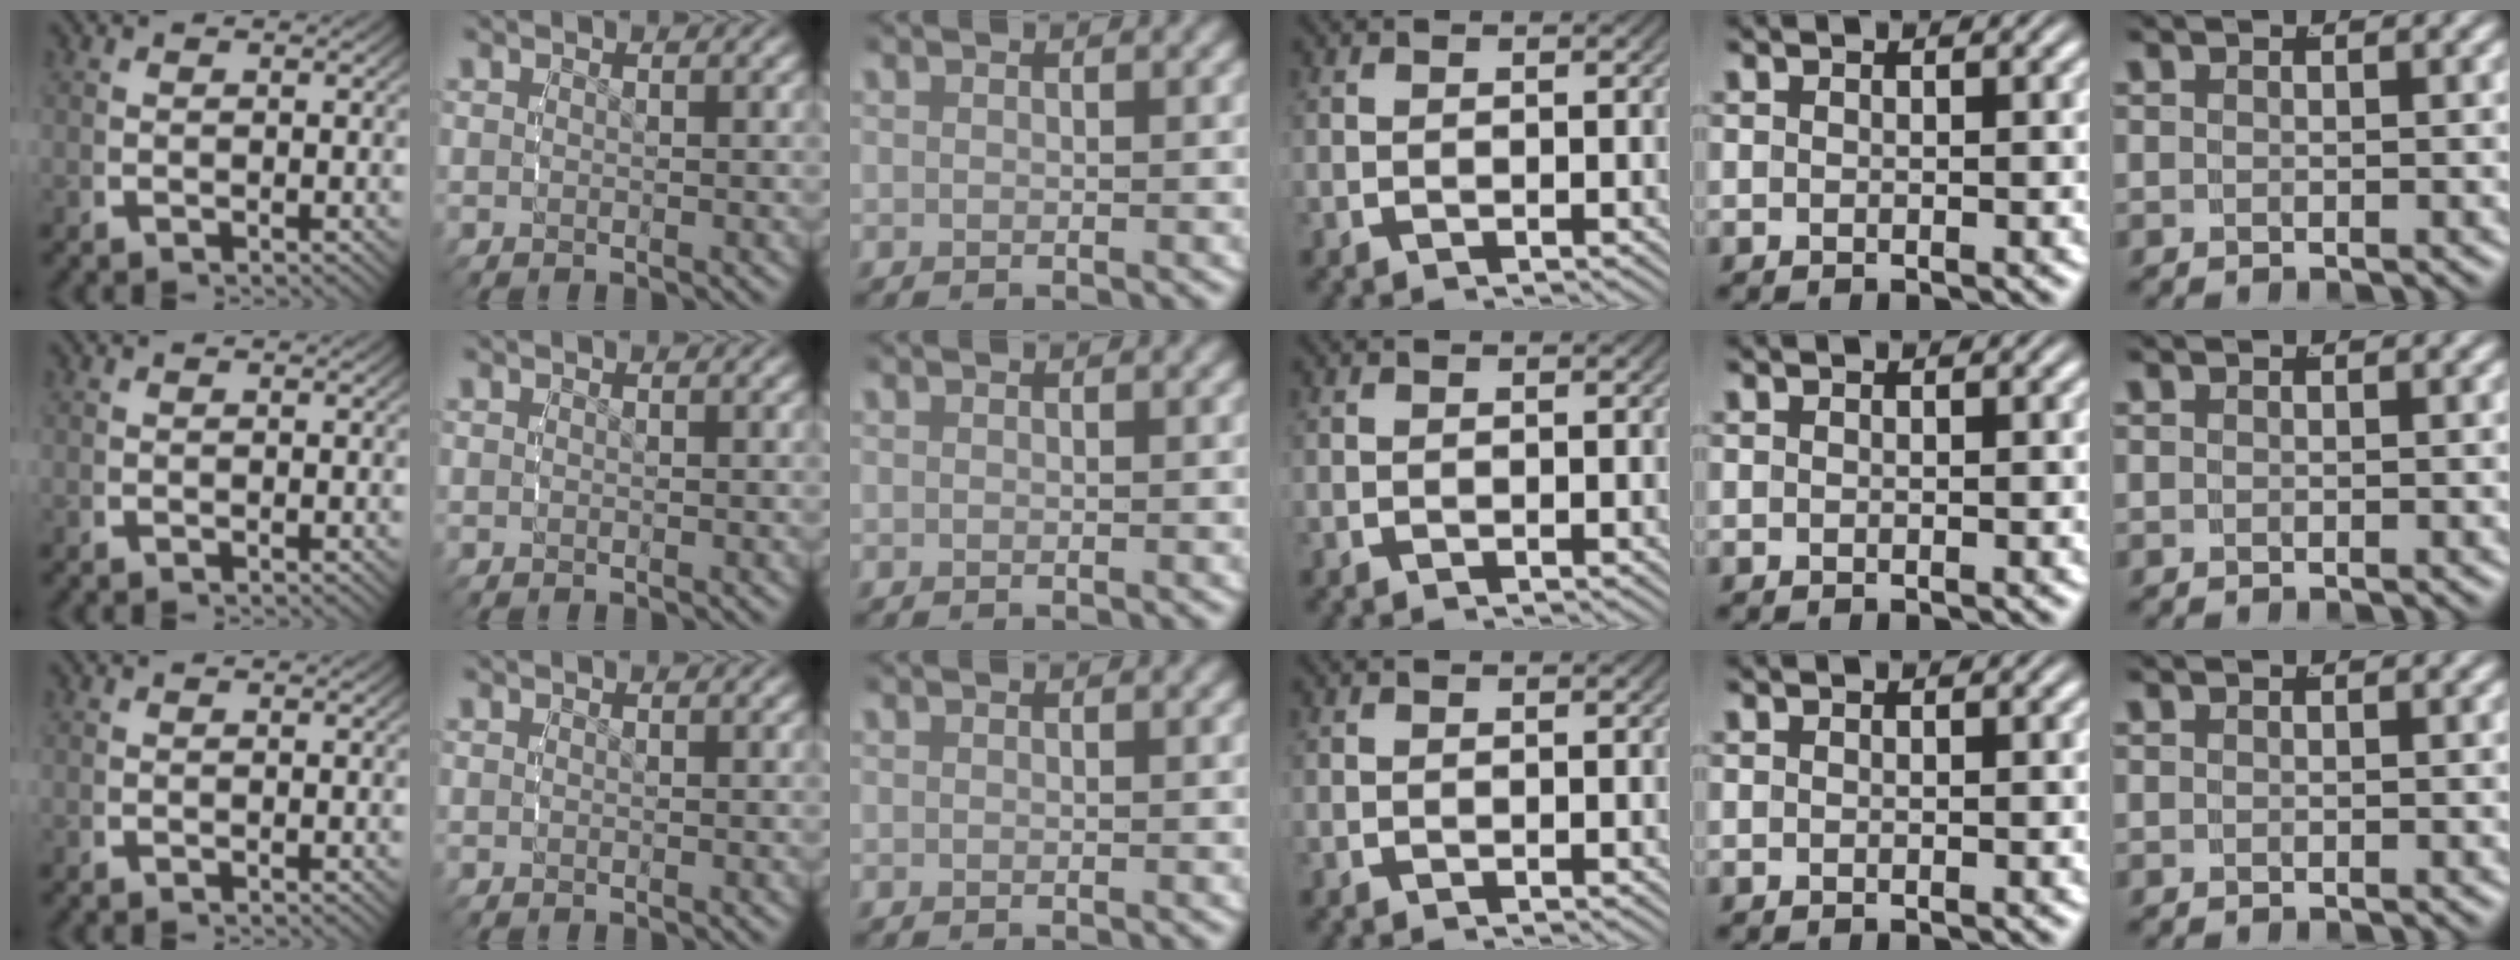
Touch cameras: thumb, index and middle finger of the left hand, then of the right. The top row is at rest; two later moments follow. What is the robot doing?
{"motion": "reach", "object": "measuring cup"}